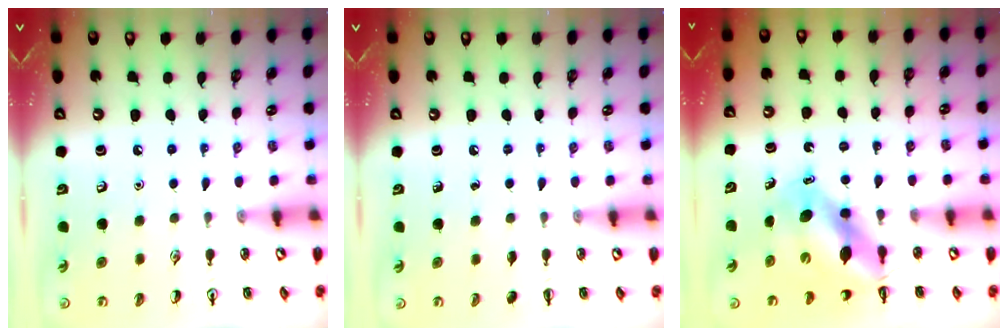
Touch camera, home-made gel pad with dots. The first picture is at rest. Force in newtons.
{"total": 0.0}
{"total": 9.5, "press": 9.2, "slide": 2.5}